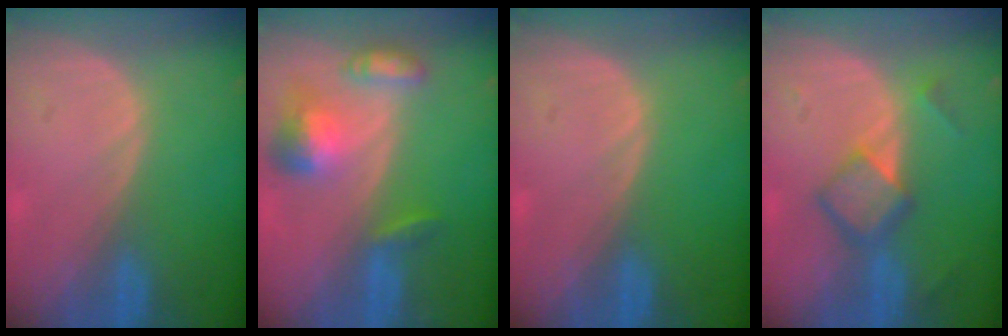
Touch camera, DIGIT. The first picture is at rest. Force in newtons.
{"total": 7.0, "press": 6.5, "slide": 2.5}
{"total": 0.0}
{"total": 5.9, "press": 5.0, "slide": 3.1}